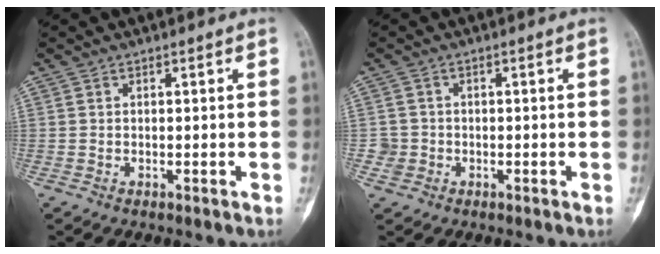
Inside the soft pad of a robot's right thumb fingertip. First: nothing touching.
{"total": 2.3, "force": [-0.5, 2.2, -0.1], "torque": [0.015, 0.008, -0.014]}